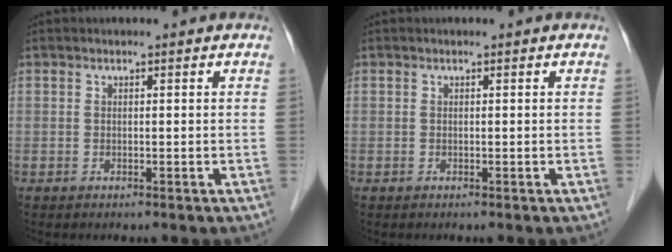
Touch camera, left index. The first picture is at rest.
{"total": 0.0}